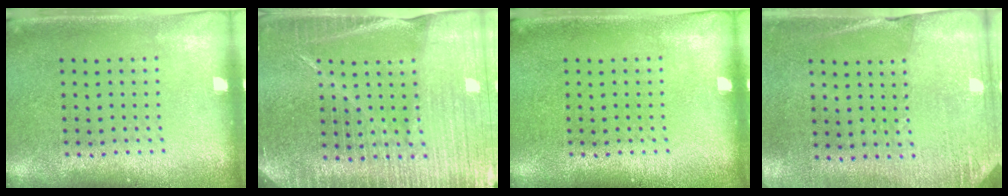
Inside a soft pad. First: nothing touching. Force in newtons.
{"total": 4.9, "press": 4.5, "slide": 2.1}
{"total": 0.0}
{"total": 2.6, "press": 2.3, "slide": 1.1}